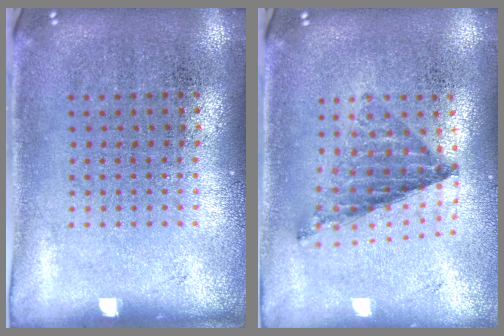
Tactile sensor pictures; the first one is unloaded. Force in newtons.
{"total": 0.8, "press": 0.8, "slide": 0.0}